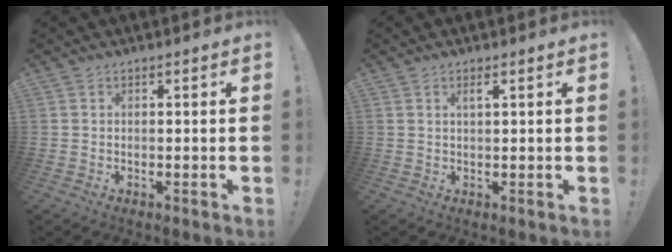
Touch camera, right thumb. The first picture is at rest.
{"total": 1.8, "force": [0.9, 0.0, 1.6], "torque": [-0.031, -0.001, 0.013]}